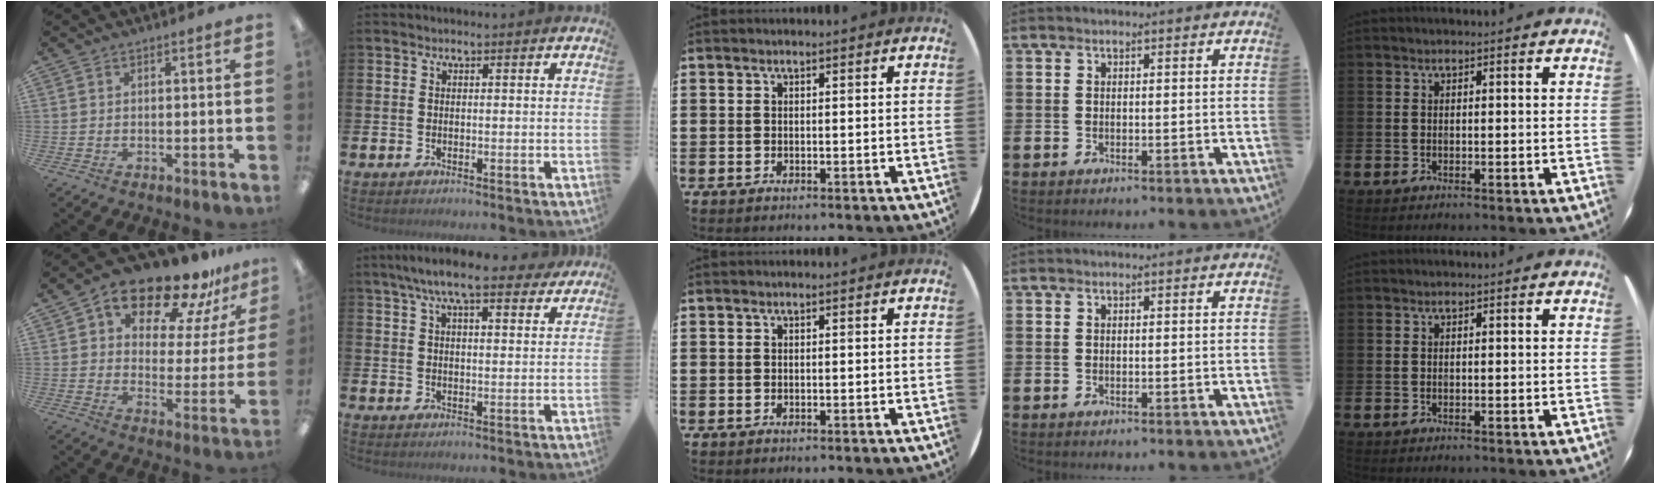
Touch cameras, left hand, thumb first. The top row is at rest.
{"thumb": {"total": 17.5, "force": [13.6, 7.2, 8.3], "torque": [-0.134, -0.094, 0.230]}, "index": {"total": 8.4, "force": [7.0, 1.8, 4.2], "torque": [-0.094, -0.016, 0.126]}}